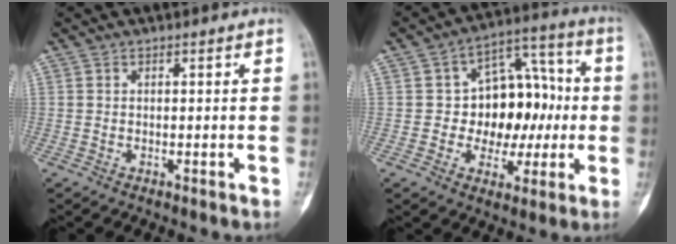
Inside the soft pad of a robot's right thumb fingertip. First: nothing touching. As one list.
[{"total": 14.9, "force": [-0.2, 10.4, 10.6], "torque": [-0.090, 0.037, 0.000]}]